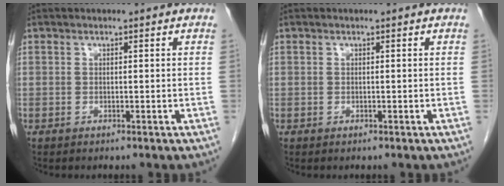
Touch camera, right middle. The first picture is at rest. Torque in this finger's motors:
{"motor_torque": [0.15, -0.13, 0.05, 0.00]}